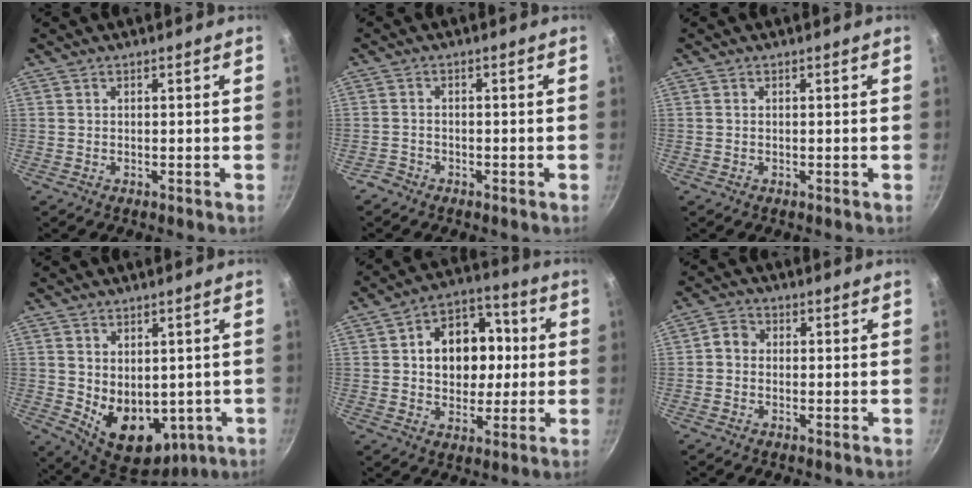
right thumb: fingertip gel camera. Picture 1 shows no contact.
{"total": 1.9, "force": [-1.5, 1.2, 0.1], "torque": [-0.002, 0.020, -0.029]}
{"total": 0.0}
{"total": 12.7, "force": [-0.8, 9.0, 9.0], "torque": [-0.110, -0.024, 0.018]}
{"total": 14.9, "force": [1.6, 11.4, 9.5], "torque": [-0.100, 0.022, 0.019]}
{"total": 2.9, "force": [-0.3, 2.5, 1.4], "torque": [-0.020, 0.009, -0.018]}